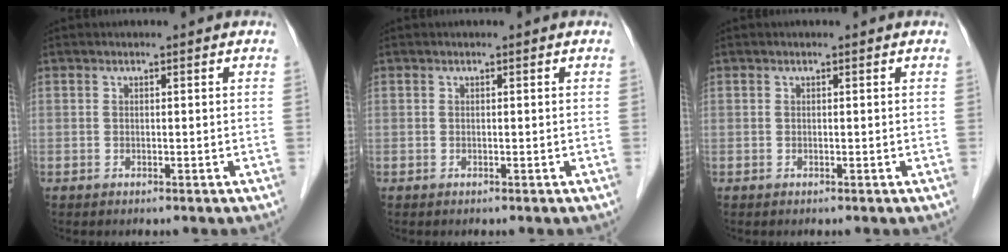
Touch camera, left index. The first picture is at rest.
{"total": 0.0}
{"total": 0.0}